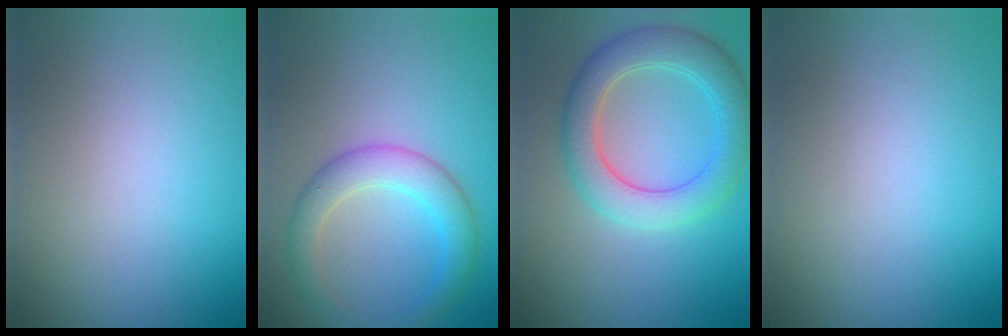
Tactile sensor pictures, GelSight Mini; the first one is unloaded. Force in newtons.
{"total": 3.9, "press": 3.9, "slide": 0.0}
{"total": 5.5, "press": 5.5, "slide": 0.2}
{"total": 0.0}